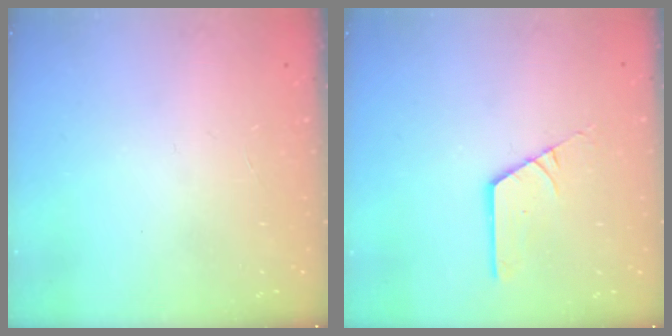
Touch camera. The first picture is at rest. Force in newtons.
{"total": 2.6, "press": 2.6, "slide": 0.2}